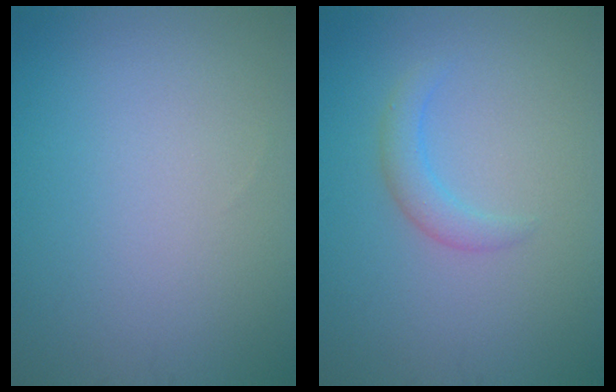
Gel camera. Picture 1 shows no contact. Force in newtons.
{"total": 1.9, "press": 1.8, "slide": 0.3}